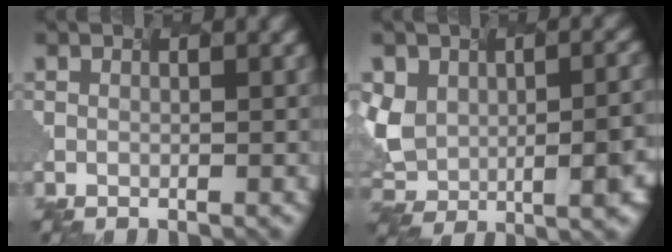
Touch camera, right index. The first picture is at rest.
{"total": 10.2, "force": [-0.6, 6.8, 7.5], "torque": [-0.145, -0.019, 0.005]}